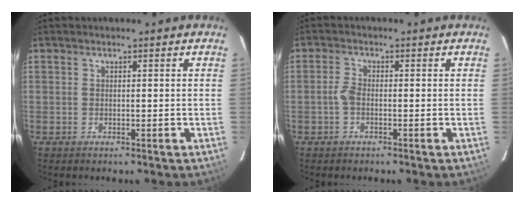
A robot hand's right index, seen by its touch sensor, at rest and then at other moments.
{"total": 2.1, "force": [-0.6, 1.1, 1.6], "torque": [-0.039, 0.005, -0.014]}